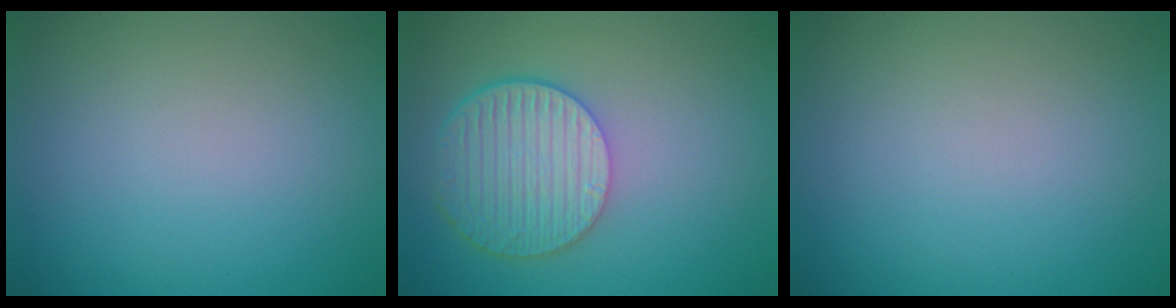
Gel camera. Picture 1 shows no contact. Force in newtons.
{"total": 6.0, "press": 5.0, "slide": 3.4}
{"total": 0.0}